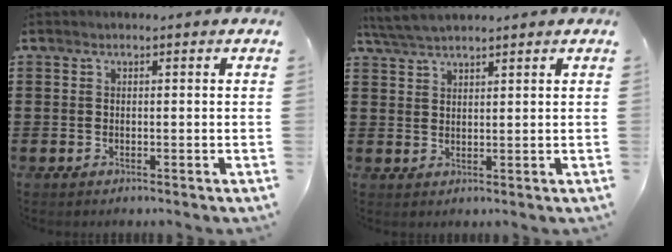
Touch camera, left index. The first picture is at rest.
{"total": 3.8, "force": [3.5, 0.5, 1.4], "torque": [-0.037, -0.001, 0.068]}